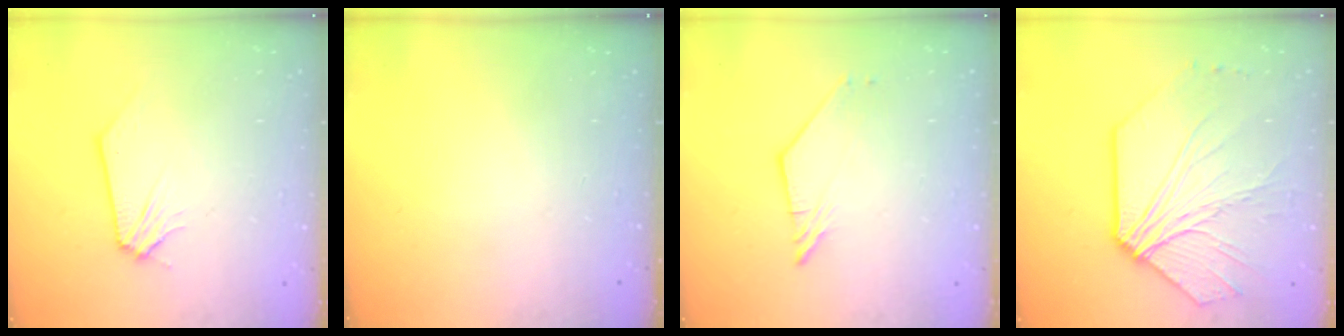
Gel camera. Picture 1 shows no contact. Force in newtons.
{"total": 0.0}
{"total": 2.5, "press": 2.4, "slide": 0.4}
{"total": 10.3, "press": 10.2, "slide": 1.4}